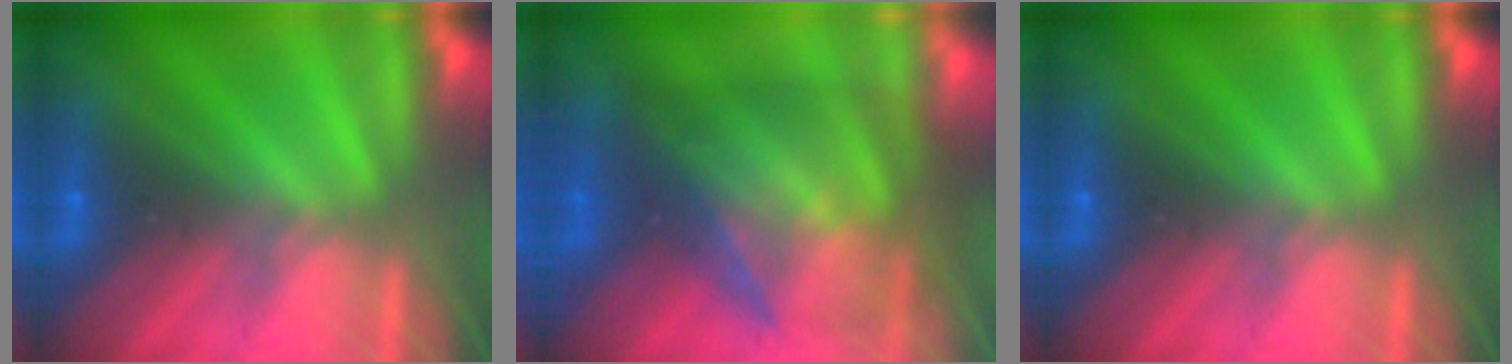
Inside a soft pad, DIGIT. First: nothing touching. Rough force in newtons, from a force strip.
{"total": 7.8}
{"total": 0.0}